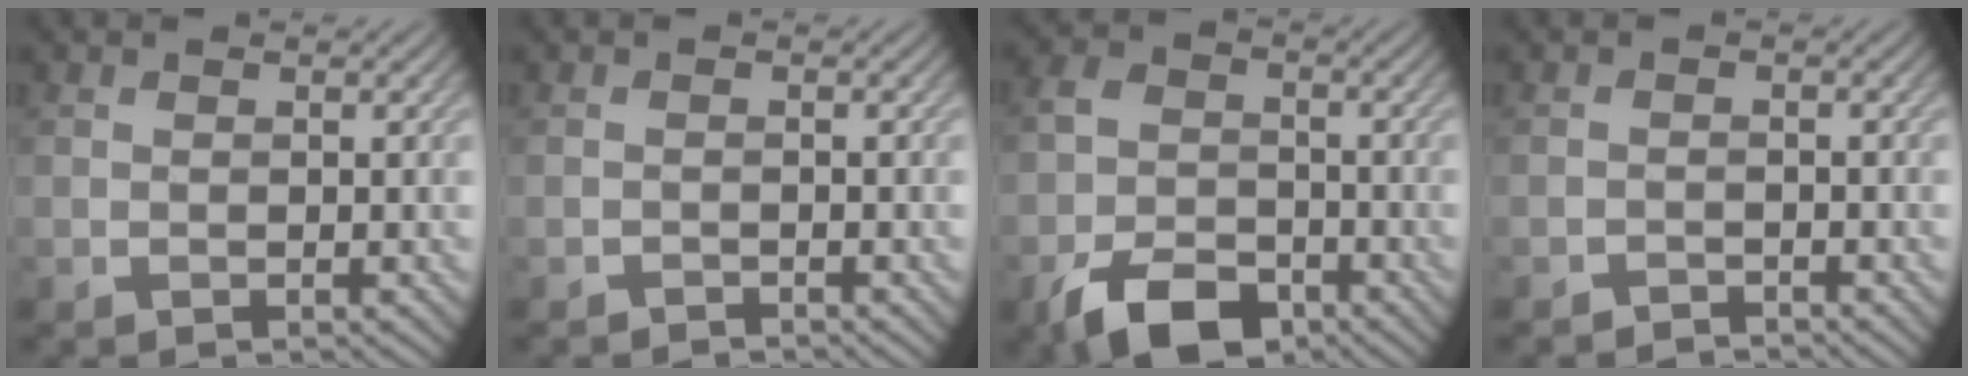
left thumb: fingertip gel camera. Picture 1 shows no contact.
{"total": 0.8, "force": [-0.8, 0.0, 0.0], "torque": [0.001, -0.001, -0.018]}
{"total": 8.6, "force": [-5.1, 5.1, 4.7], "torque": [-0.097, -0.011, -0.101]}
{"total": 1.5, "force": [-1.5, 0.1, 0.1], "torque": [0.001, 0.000, -0.030]}